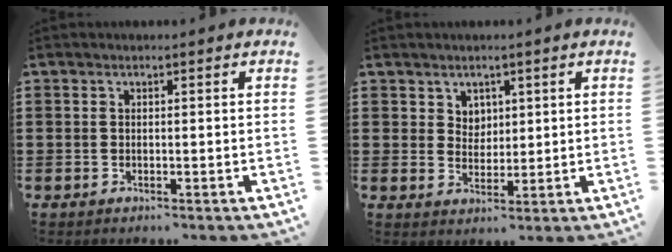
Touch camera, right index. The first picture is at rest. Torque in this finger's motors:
{"motor_torque": [-0.08, 0.09, 0.03, 0.02]}